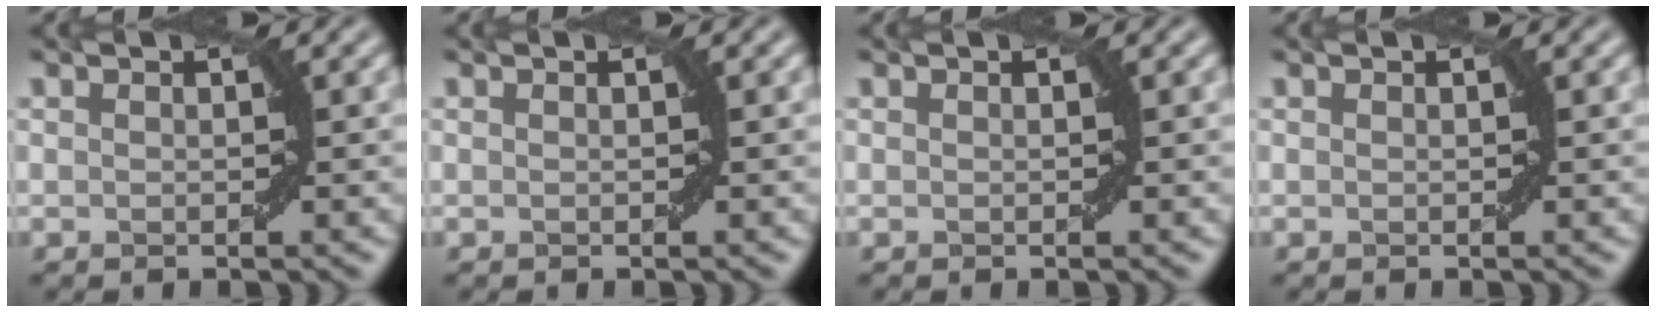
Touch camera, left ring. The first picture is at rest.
{"total": 0.0}
{"total": 0.0}
{"total": 0.0}